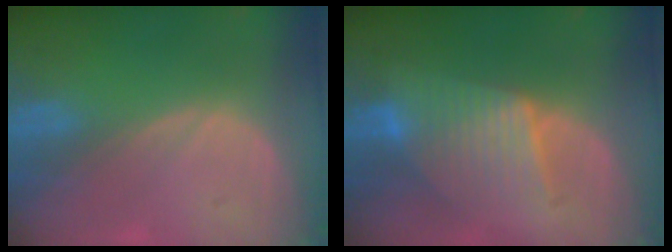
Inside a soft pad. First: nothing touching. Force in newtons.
{"total": 7.6, "press": 7.6, "slide": 0.2}